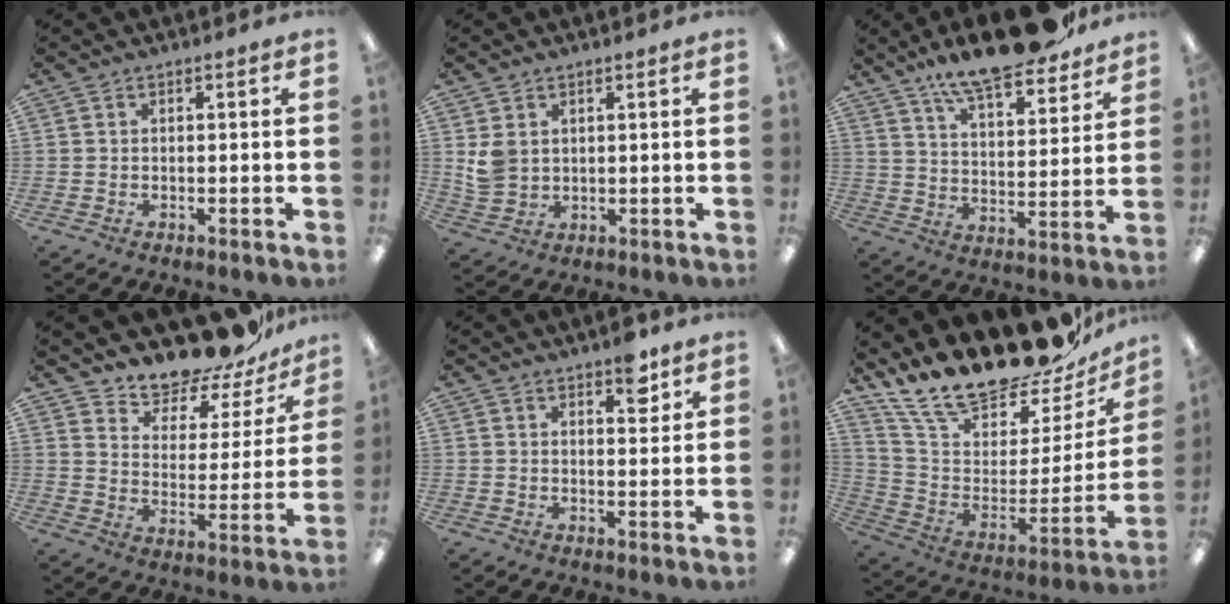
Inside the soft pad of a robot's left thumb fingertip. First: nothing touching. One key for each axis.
{"total": 5.2, "fx": 2.1, "fy": 4.1, "fz": 2.5, "tx": -0.045, "ty": 0.002, "tz": 0.044}
{"total": 15.1, "fx": 13.0, "fy": 3.3, "fz": 6.9, "tx": -0.117, "ty": -0.081, "tz": 0.225}
{"total": 13.9, "fx": 13.2, "fy": 3.7, "fz": 2.2, "tx": -0.039, "ty": -0.122, "tz": 0.233}
{"total": 5.6, "fx": 3.9, "fy": 2.4, "fz": 3.2, "tx": -0.024, "ty": -0.020, "tz": 0.061}
{"total": 23.9, "fx": 20.4, "fy": 7.0, "fz": 10.1, "tx": -0.180, "ty": -0.158, "tz": 0.360}